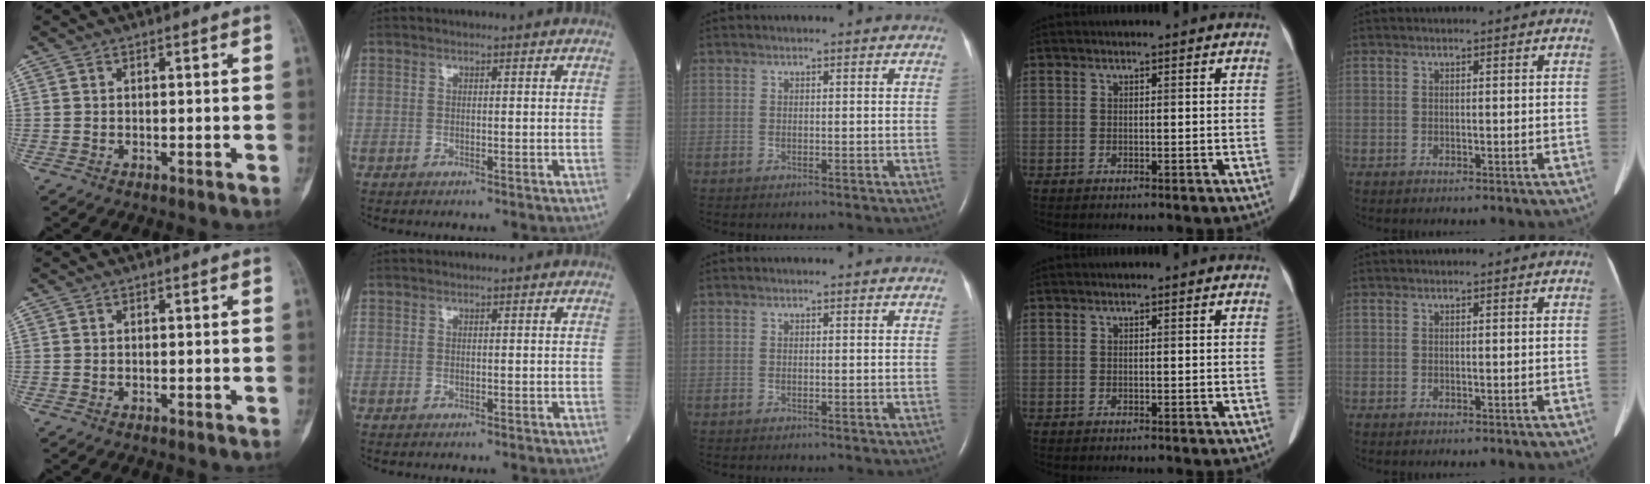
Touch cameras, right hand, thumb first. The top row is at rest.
{}